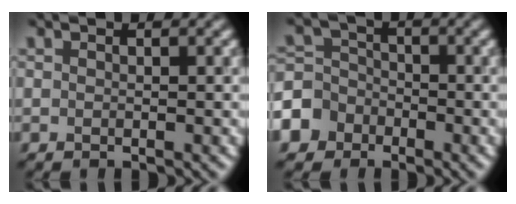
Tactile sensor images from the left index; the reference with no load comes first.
{"total": 6.4, "force": [-3.5, 5.2, 1.1], "torque": [-0.018, -0.004, -0.086]}